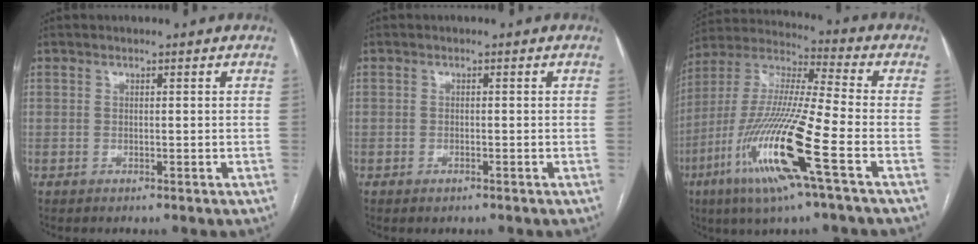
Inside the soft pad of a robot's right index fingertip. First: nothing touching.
{"total": 0.8, "force": [-0.6, 0.3, 0.5], "torque": [-0.010, -0.001, -0.005]}
{"total": 18.7, "force": [-7.6, 0.5, 17.0], "torque": [-0.366, -0.026, -0.149]}